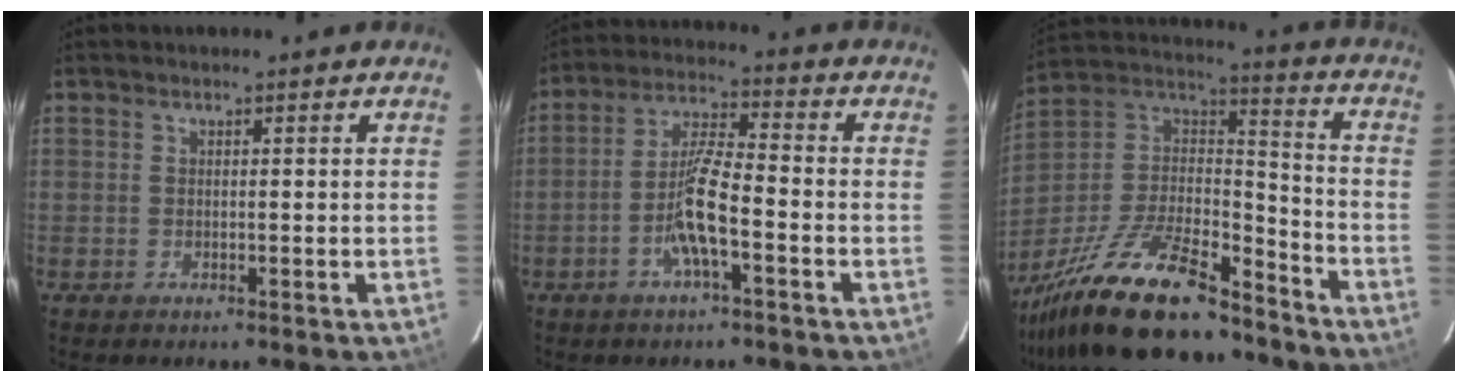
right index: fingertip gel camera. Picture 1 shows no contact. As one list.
[{"total": 8.1, "force": [-3.5, 1.0, 7.3], "torque": [-0.149, 0.005, -0.066]}, {"total": 26.2, "force": [-19.3, 8.2, 15.7], "torque": [-0.318, -0.014, -0.320]}]